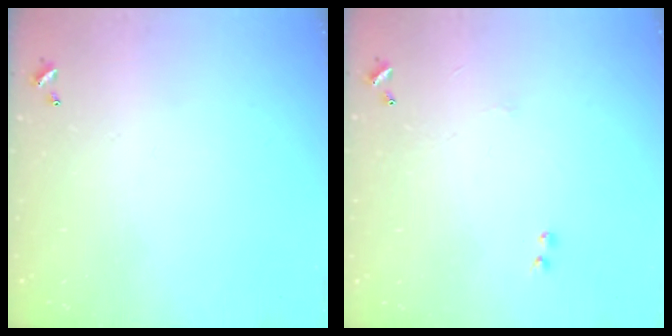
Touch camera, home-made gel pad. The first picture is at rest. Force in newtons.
{"total": 0.9, "press": 0.8, "slide": 0.5}